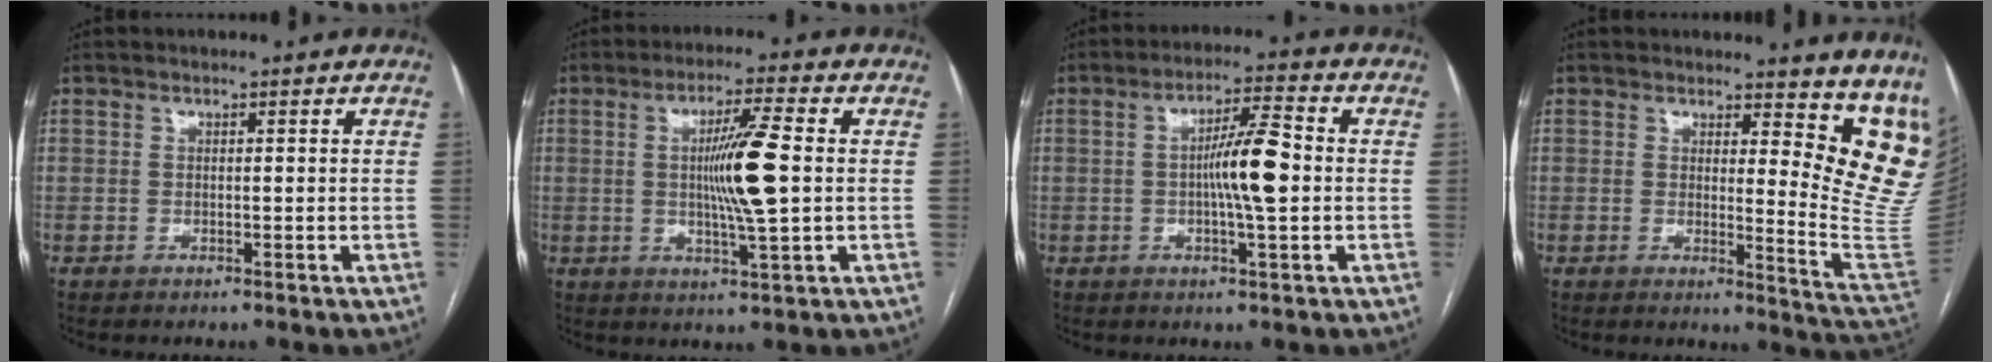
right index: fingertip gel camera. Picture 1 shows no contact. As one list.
[{"total": 9.3, "force": [0.5, 0.3, 9.3], "torque": [-0.163, 0.000, 0.008]}, {"total": 7.9, "force": [-0.3, 0.6, 7.9], "torque": [-0.138, 0.009, -0.010]}, {"total": 12.3, "force": [9.5, 2.9, 7.2], "torque": [-0.057, -0.071, 0.082]}]